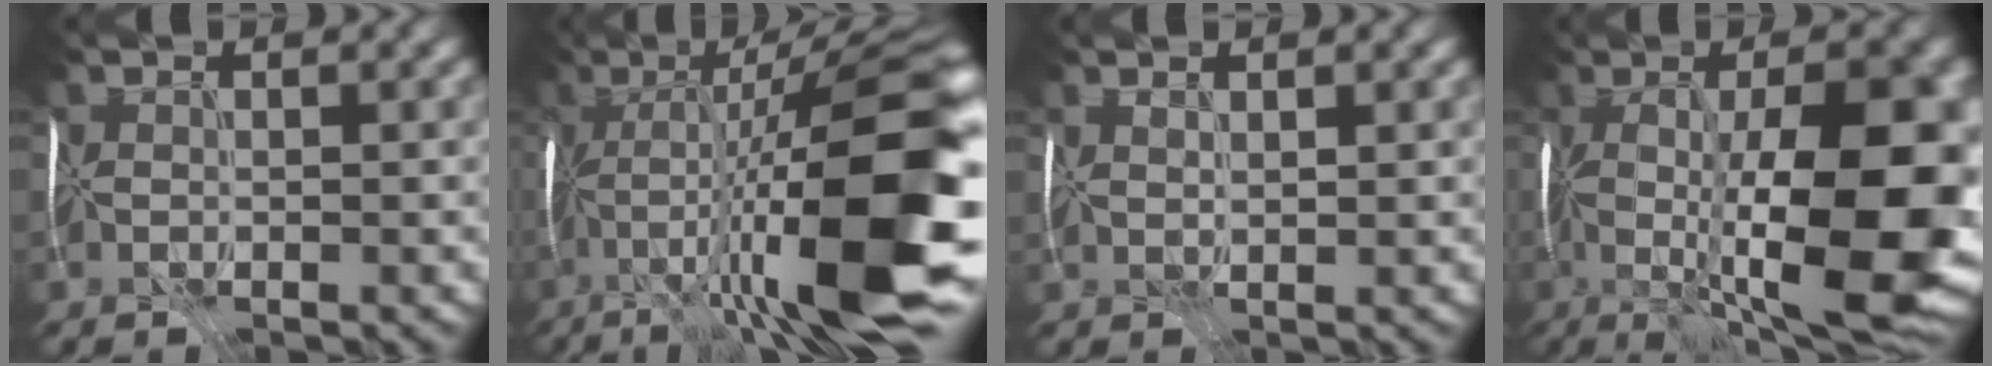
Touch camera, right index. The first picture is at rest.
{"total": 17.6, "force": [-4.0, 2.6, 17.0], "torque": [-0.269, 0.034, -0.064]}
{"total": 1.3, "force": [1.1, -0.6, 0.2], "torque": [-0.009, 0.003, 0.025]}
{"total": 16.7, "force": [-2.3, 4.6, 15.9], "torque": [-0.238, 0.003, -0.027]}